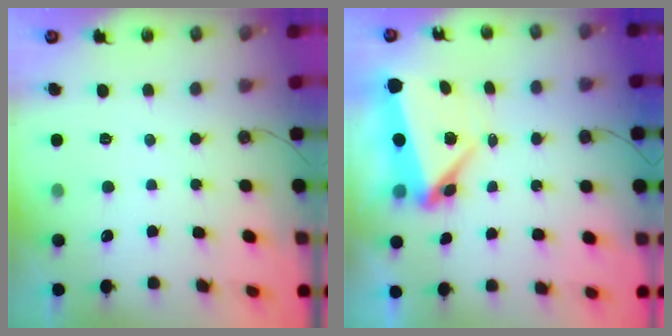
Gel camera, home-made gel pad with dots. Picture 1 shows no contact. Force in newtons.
{"total": 6.5, "press": 6.3, "slide": 1.7}